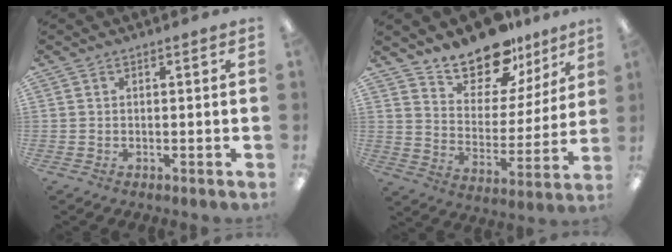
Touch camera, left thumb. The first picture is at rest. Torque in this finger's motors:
{"motor_torque": [0.28, 0.36, 1.39, -1.38, 0.13]}